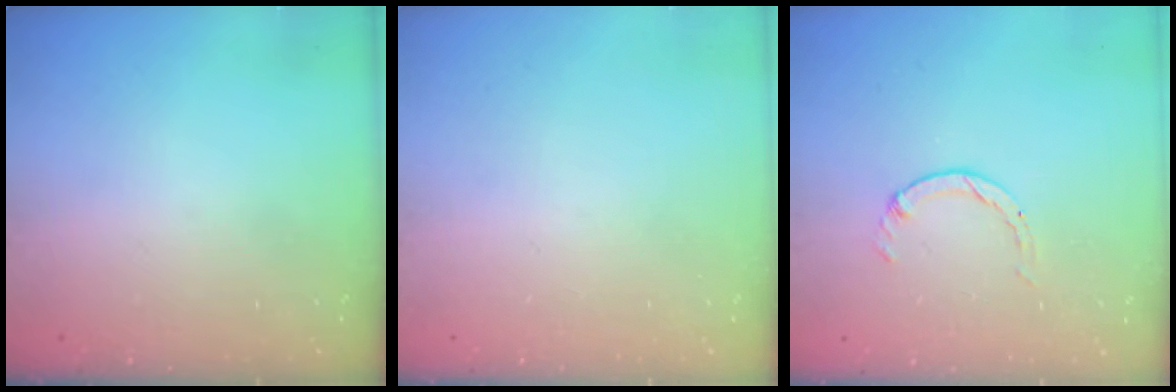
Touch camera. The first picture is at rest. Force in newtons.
{"total": 0.0}
{"total": 0.0}